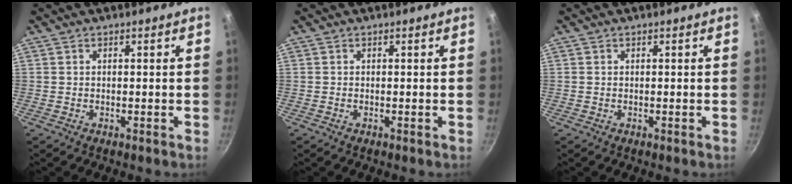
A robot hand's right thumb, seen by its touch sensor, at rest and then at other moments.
{"total": 0.0}
{"total": 0.0}